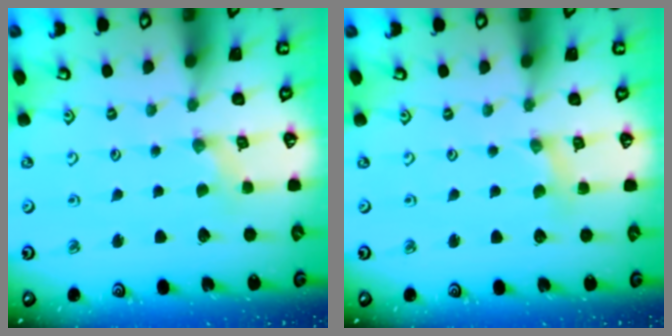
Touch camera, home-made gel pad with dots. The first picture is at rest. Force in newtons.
{"total": 1.0, "press": 1.0, "slide": 0.1}